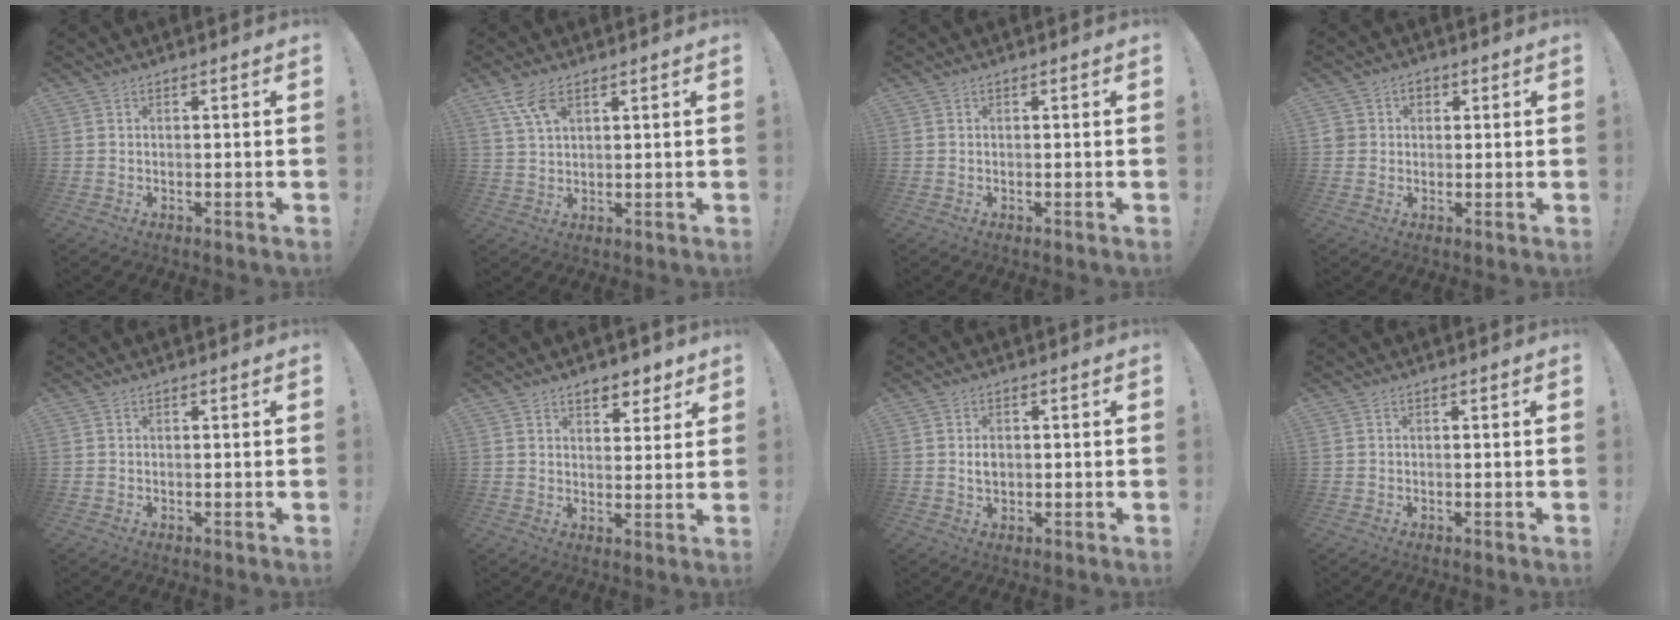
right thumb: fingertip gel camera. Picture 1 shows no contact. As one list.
[{"total": 6.8, "force": [4.1, 3.0, 4.5], "torque": [-0.094, -0.011, 0.079]}, {"total": 0.0}, {"total": 3.7, "force": [0.4, 3.5, 1.0], "torque": [-0.014, 0.005, 0.009]}, {"total": 0.0}, {"total": 5.9, "force": [4.4, 3.3, 2.0], "torque": [-0.005, -0.033, 0.077]}, {"total": 2.7, "force": [0.4, 2.1, 1.6], "torque": [-0.015, 0.000, 0.005]}, {"total": 0.0}]